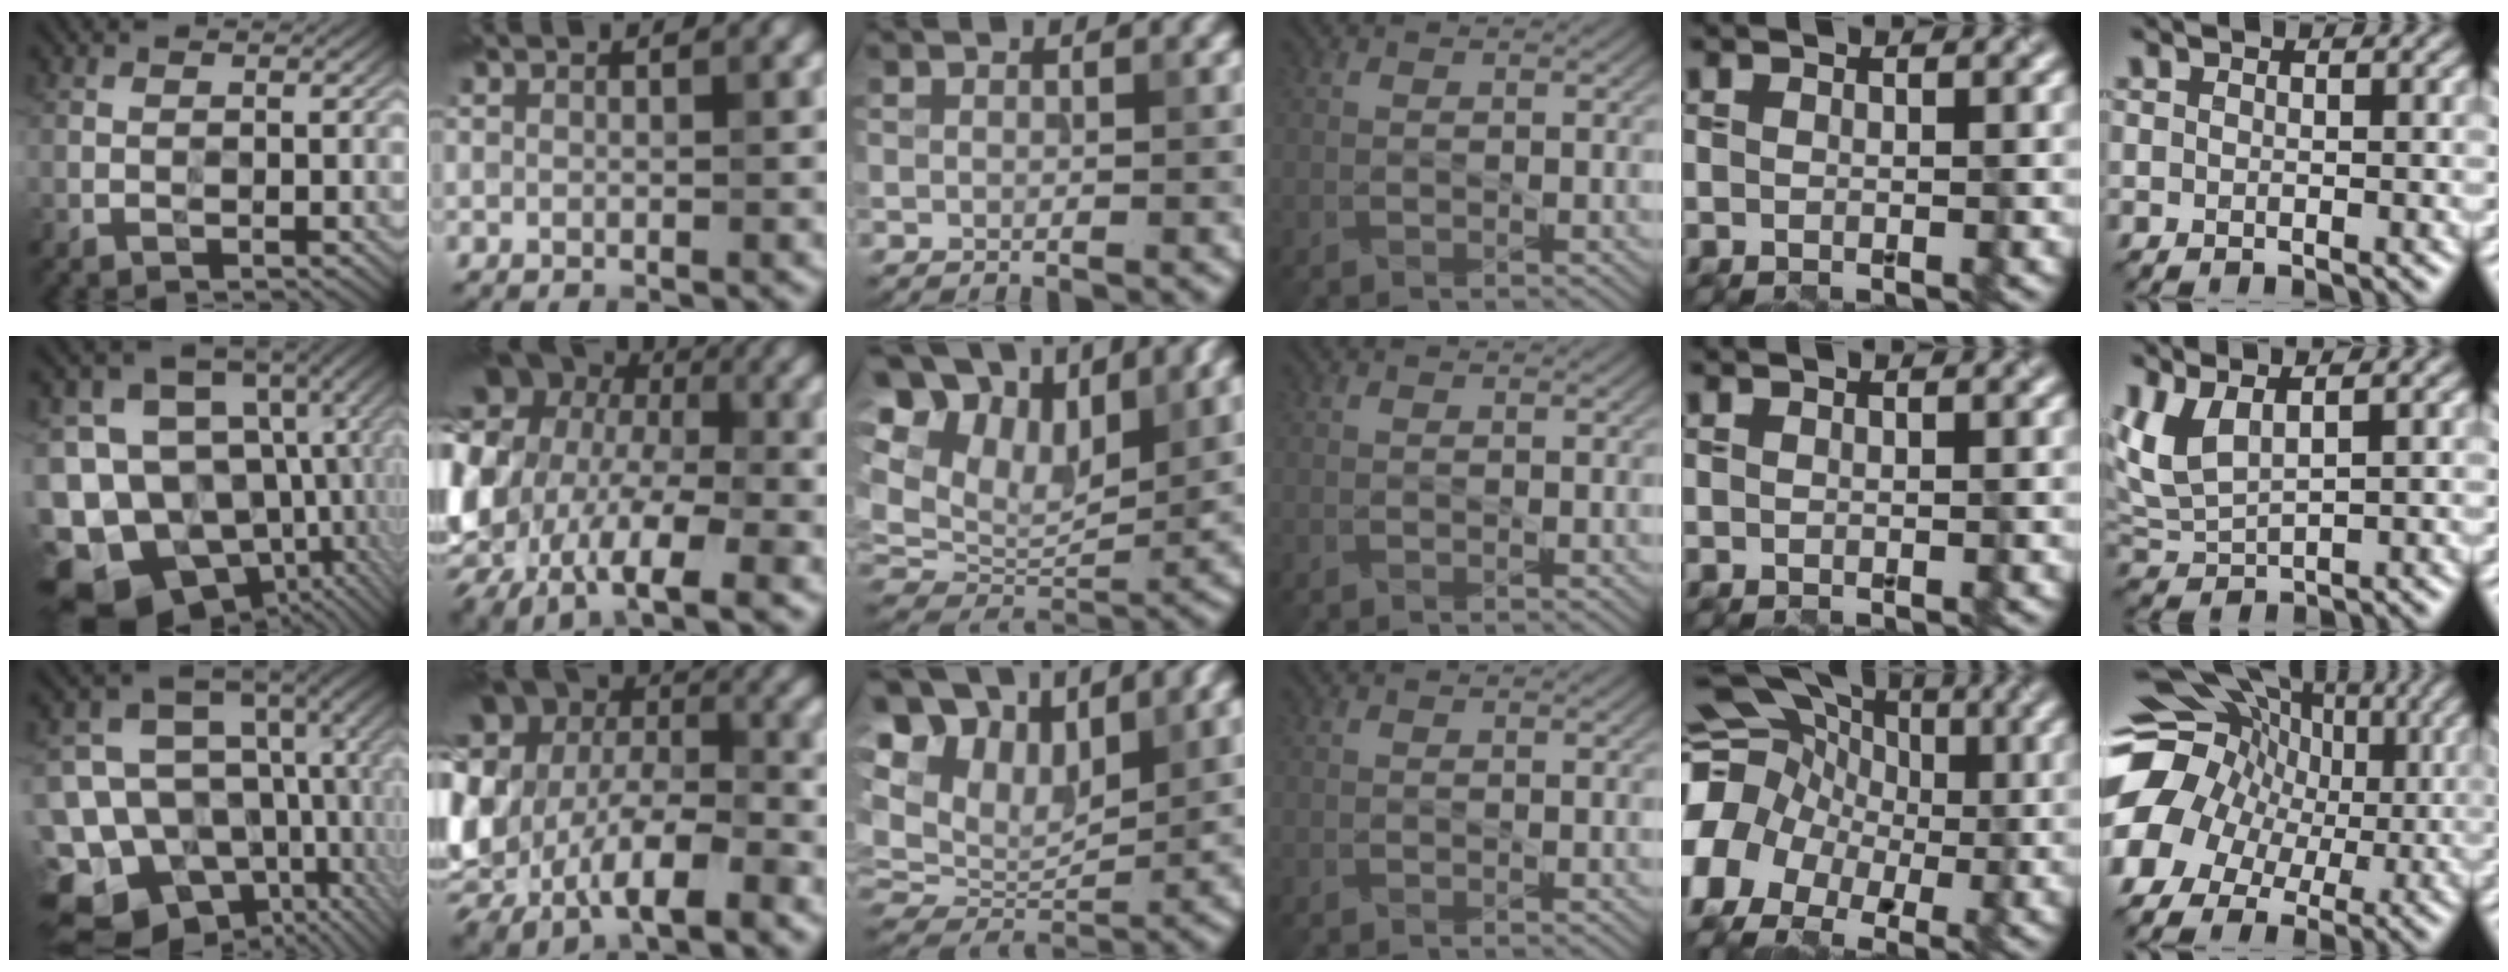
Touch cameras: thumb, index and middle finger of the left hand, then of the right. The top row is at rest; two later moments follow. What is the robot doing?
{"motion": "wipe", "object": "paper plate"}